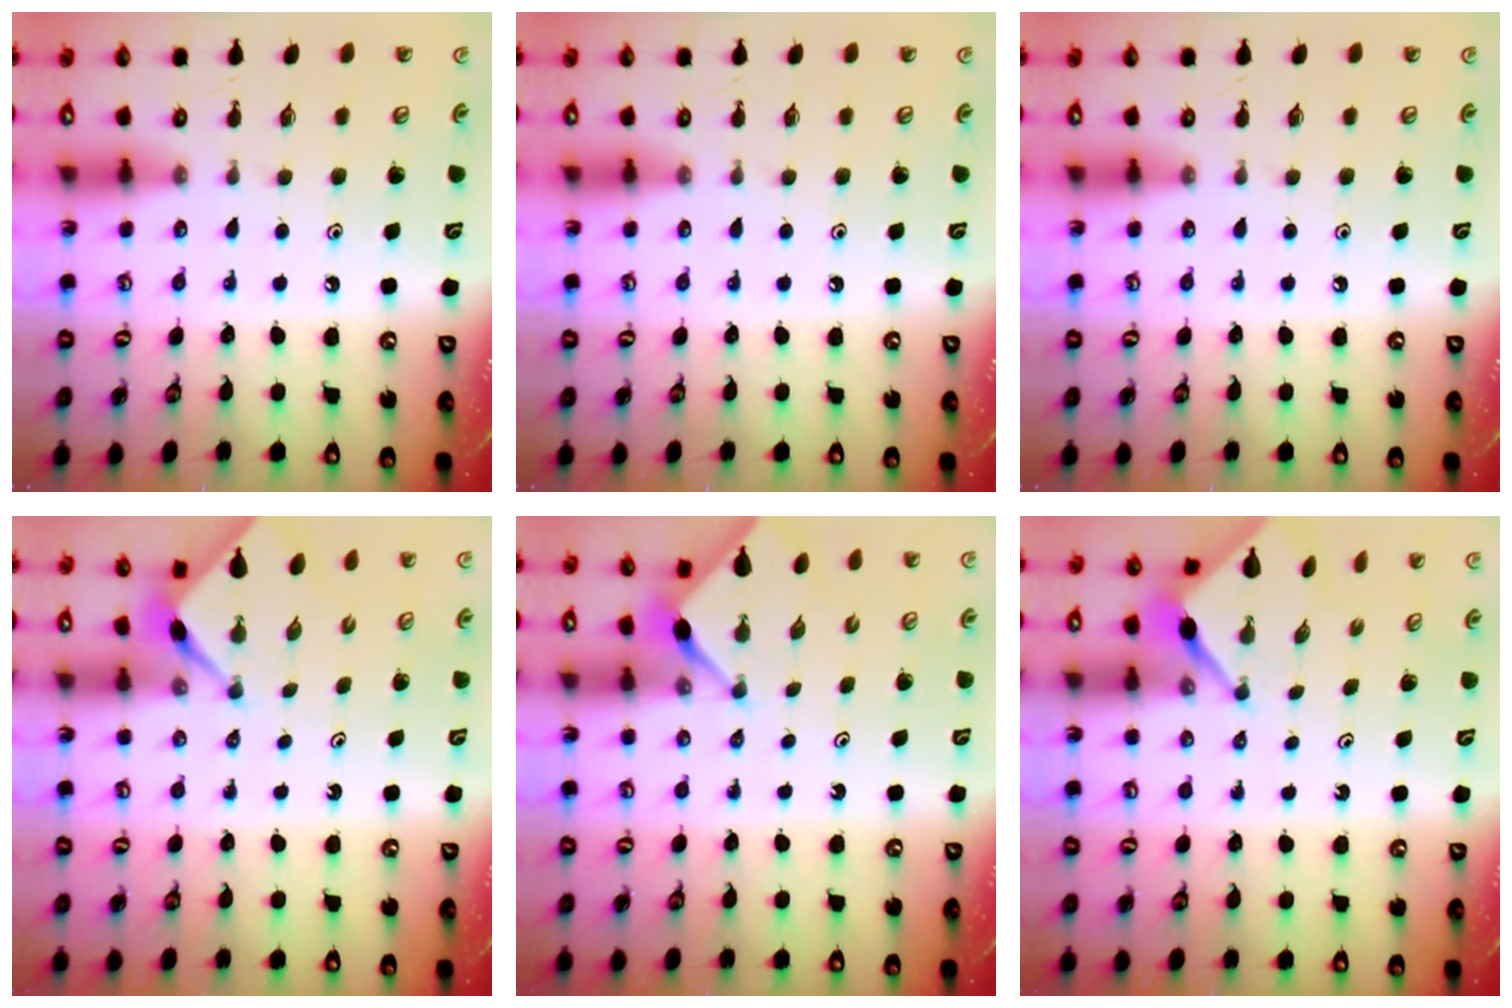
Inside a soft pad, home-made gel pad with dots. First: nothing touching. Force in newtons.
{"total": 0.0}
{"total": 0.0}
{"total": 2.3, "press": 2.2, "slide": 0.3}
{"total": 2.9, "press": 2.9, "slide": 0.3}
{"total": 2.9, "press": 2.9, "slide": 0.3}